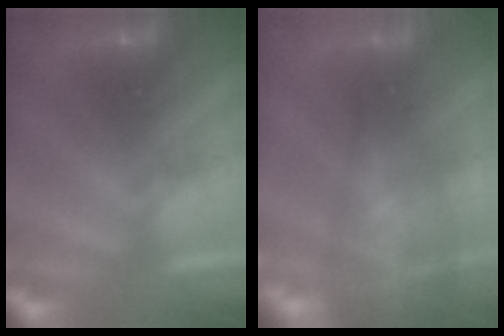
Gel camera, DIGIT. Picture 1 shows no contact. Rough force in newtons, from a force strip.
{"total": 7.4}